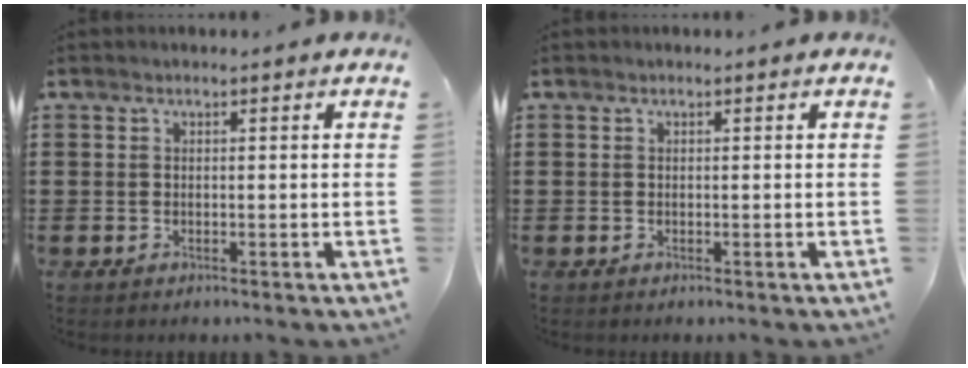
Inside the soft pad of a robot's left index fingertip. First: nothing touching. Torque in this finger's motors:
{"motor_torque": [0.00, 0.00, 0.00, 0.00]}